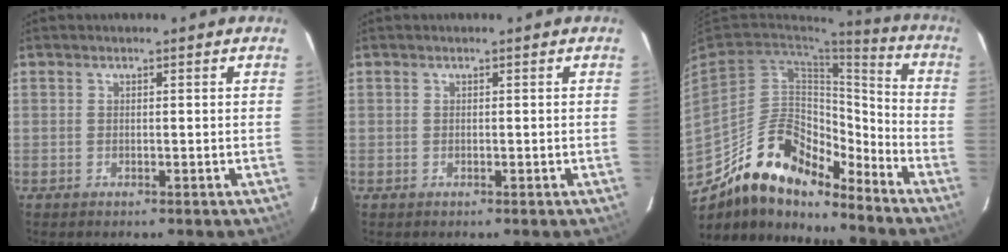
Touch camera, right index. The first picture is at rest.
{"total": 0.0}
{"total": 16.3, "force": [-13.5, 6.2, 6.6], "torque": [-0.112, 0.045, -0.235]}